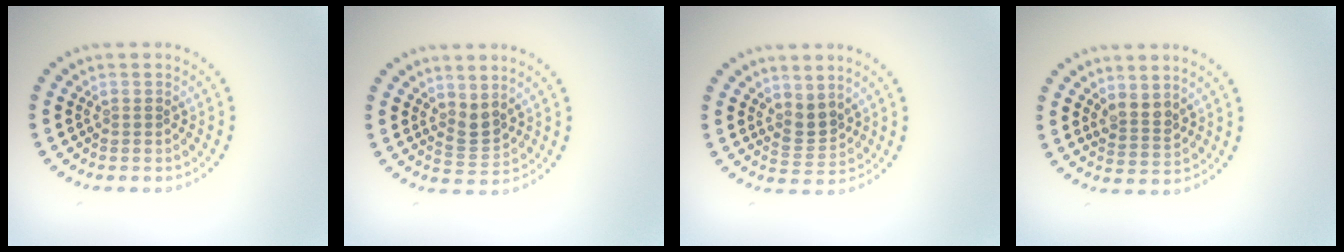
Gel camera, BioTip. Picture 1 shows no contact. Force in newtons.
{"total": 1.9, "press": 1.4, "slide": 1.4}
{"total": 2.2, "press": 1.6, "slide": 1.5}
{"total": 2.0, "press": 1.7, "slide": 1.2}